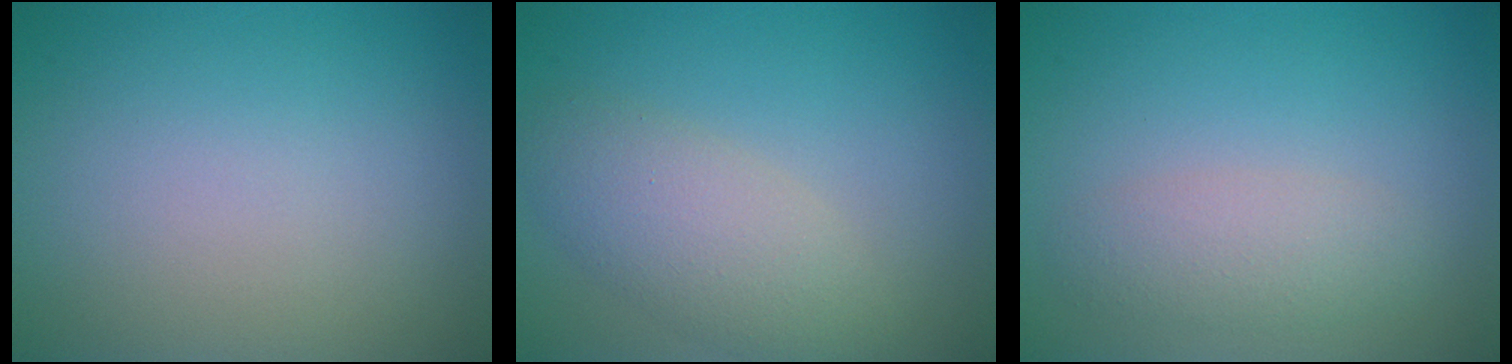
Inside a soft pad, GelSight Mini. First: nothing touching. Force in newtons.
{"total": 4.1, "press": 4.1, "slide": 0.3}
{"total": 2.4, "press": 2.4, "slide": 0.2}